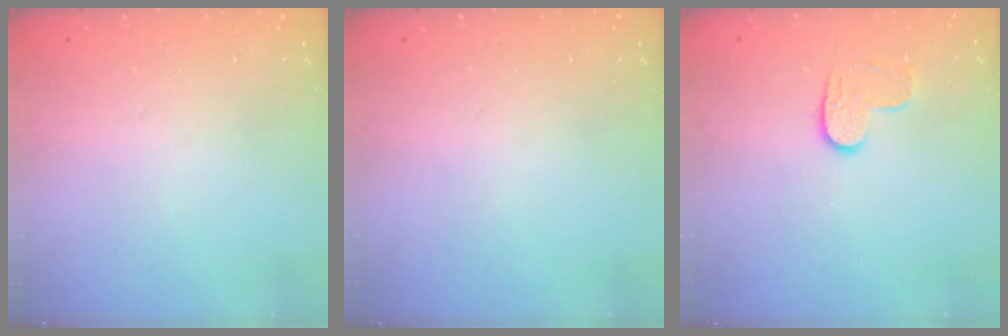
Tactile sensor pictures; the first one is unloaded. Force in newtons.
{"total": 0.0}
{"total": 5.7, "press": 5.7, "slide": 0.3}